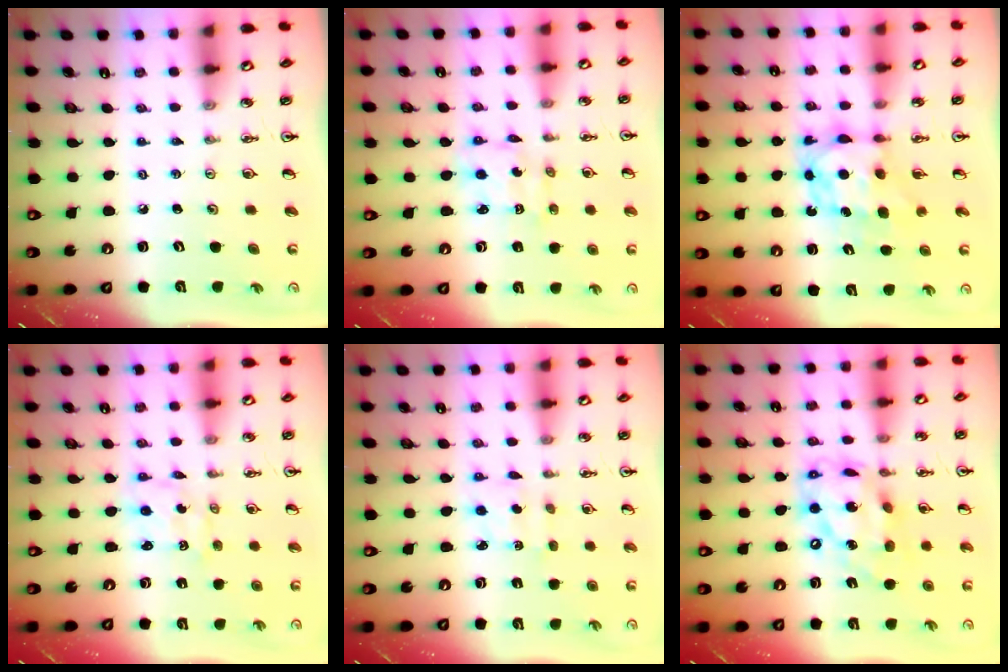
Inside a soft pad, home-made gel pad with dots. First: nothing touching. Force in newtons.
{"total": 3.5, "press": 3.5, "slide": 0.2}
{"total": 7.4, "press": 7.4, "slide": 0.7}
{"total": 1.6, "press": 1.3, "slide": 0.8}
{"total": 1.8, "press": 1.7, "slide": 0.6}
{"total": 16.4, "press": 16.3, "slide": 1.3}